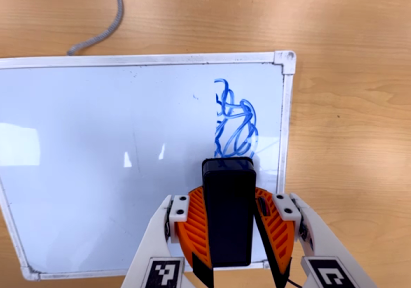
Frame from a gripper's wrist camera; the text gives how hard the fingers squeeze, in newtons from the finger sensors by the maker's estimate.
{"total": 7.7, "left": 8.4, "right": 7.0}